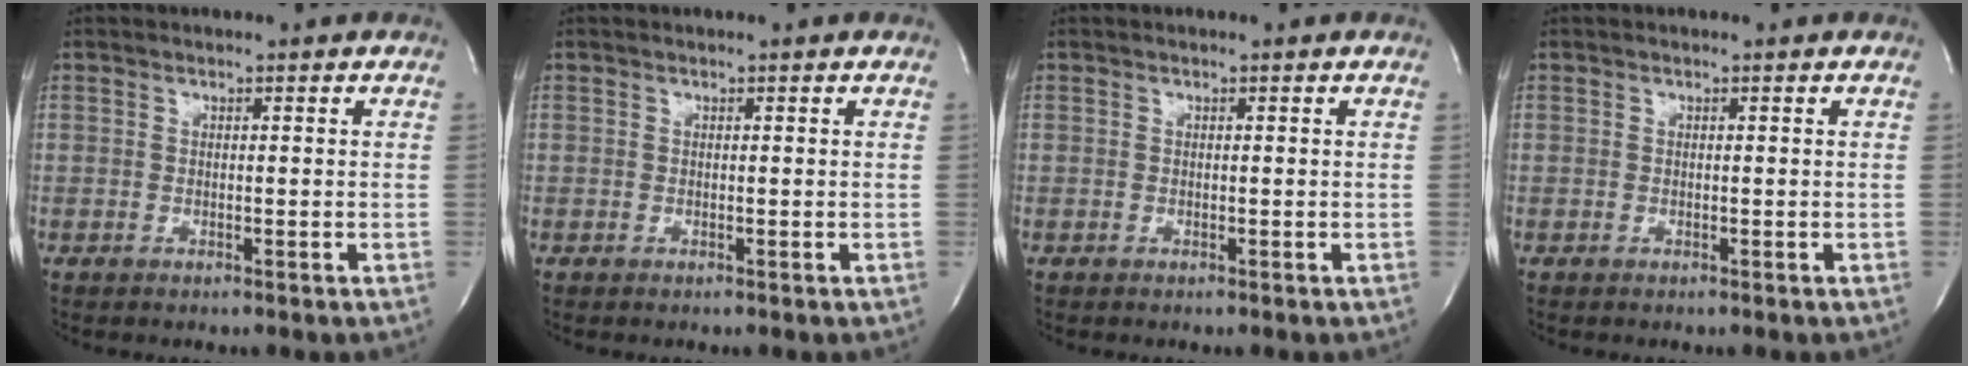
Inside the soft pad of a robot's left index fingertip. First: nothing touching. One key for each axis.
{"total": 0.0}
{"total": 0.0}
{"total": 0.0}